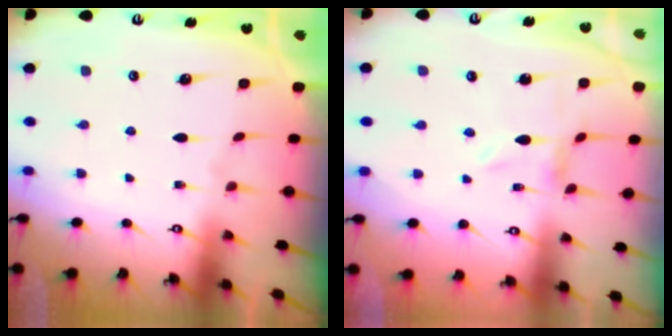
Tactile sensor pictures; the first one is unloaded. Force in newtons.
{"total": 0.0}